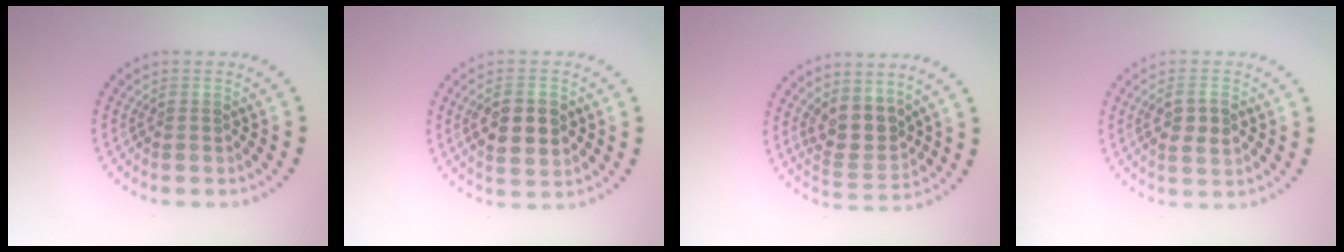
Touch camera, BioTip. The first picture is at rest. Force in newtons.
{"total": 4.5, "press": 4.5, "slide": 0.2}
{"total": 3.4, "press": 2.7, "slide": 2.1}
{"total": 2.7, "press": 2.7, "slide": 0.6}